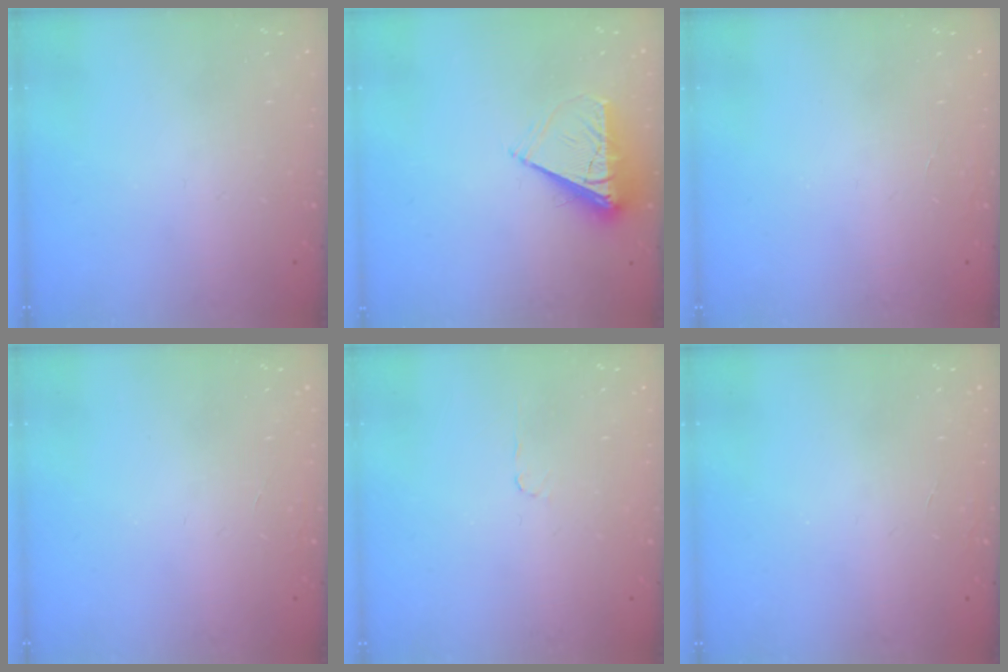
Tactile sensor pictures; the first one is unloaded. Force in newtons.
{"total": 7.8, "press": 7.8, "slide": 1.0}
{"total": 0.0}
{"total": 0.0}
{"total": 2.8, "press": 2.8, "slide": 0.4}
{"total": 0.0}